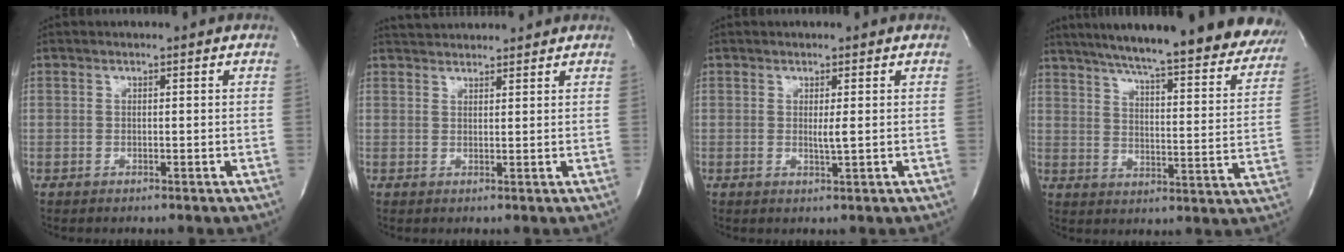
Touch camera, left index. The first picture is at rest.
{"total": 5.5, "force": [5.3, 0.9, 0.9], "torque": [-0.017, 0.031, 0.077]}
{"total": 1.4, "force": [0.0, -0.1, 1.4], "torque": [-0.031, -0.007, 0.001]}
{"total": 31.0, "force": [26.8, 4.4, 14.9], "torque": [-0.224, -0.057, 0.329]}